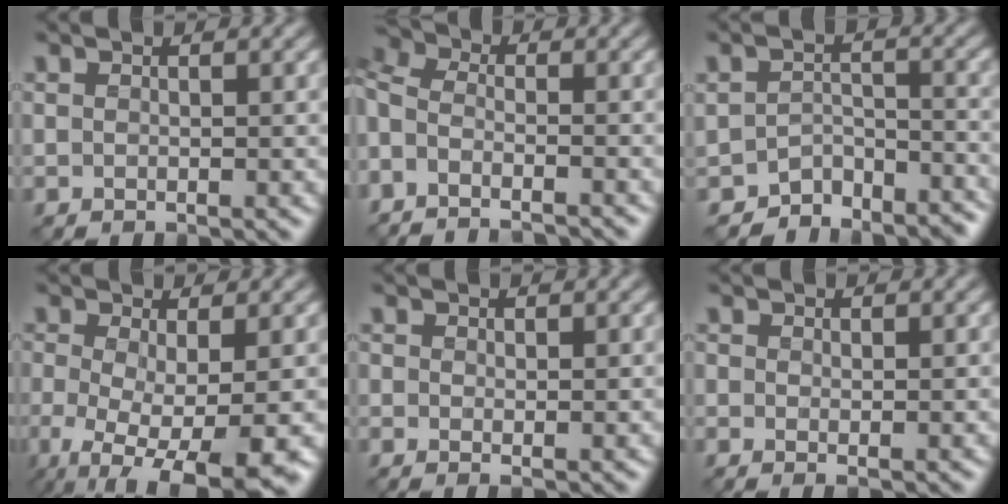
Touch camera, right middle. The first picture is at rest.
{"total": 7.8, "force": [-5.8, 3.8, 3.6], "torque": [-0.071, -0.006, -0.087]}
{"total": 4.5, "force": [-4.4, 1.1, -0.2], "torque": [0.017, -0.009, -0.074]}
{"total": 8.3, "force": [-3.5, 2.5, 7.1], "torque": [-0.116, -0.023, -0.056]}
{"total": 0.0}
{"total": 0.0}